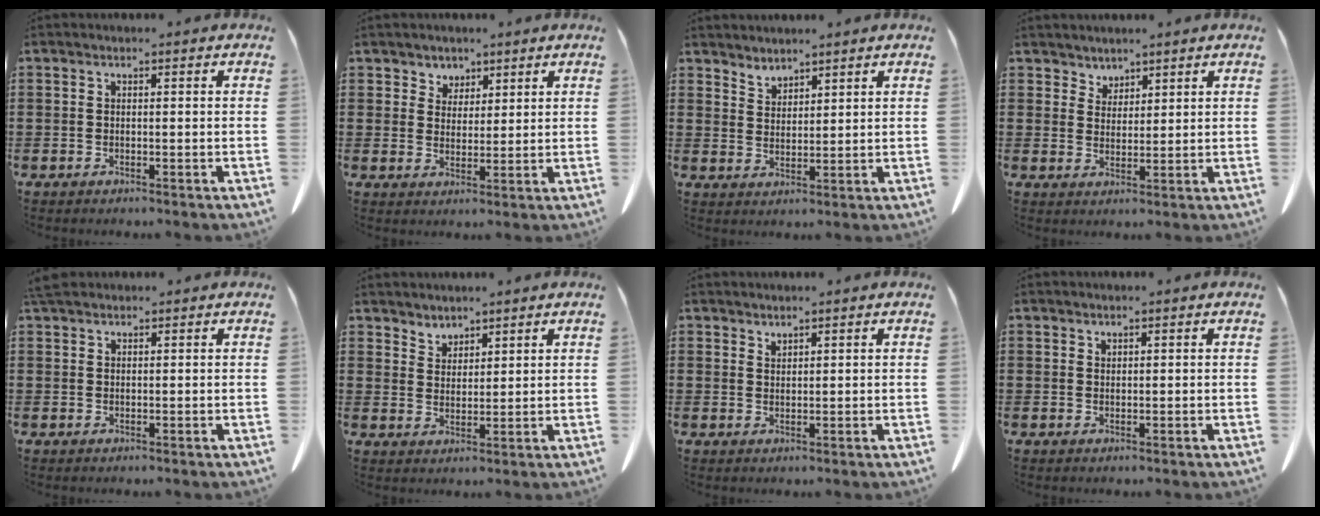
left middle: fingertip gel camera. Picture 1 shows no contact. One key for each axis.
{"total": 3.6, "fx": 2.7, "fy": 2.4, "fz": -0.1, "tx": -0.015, "ty": 0.003, "tz": 0.051}
{"total": 3.0, "fx": 2.9, "fy": 0.5, "fz": -0.3, "tx": -0.003, "ty": -0.009, "tz": 0.057}
{"total": 2.8, "fx": 2.5, "fy": 1.3, "fz": -0.1, "tx": -0.008, "ty": -0.002, "tz": 0.048}
{"total": 2.1, "fx": 1.8, "fy": 0.8, "fz": 0.9, "tx": -0.023, "ty": 0.003, "tz": 0.035}
{"total": 3.0, "fx": 2.8, "fy": 1.0, "fz": -0.3, "tx": -0.003, "ty": -0.006, "tz": 0.056}
{"total": 1.5, "fx": 1.5, "fy": 0.2, "fz": 0.0, "tx": -0.004, "ty": -0.003, "tz": 0.030}
{"total": 0.9, "fx": 0.9, "fy": 0.2, "fz": 0.0, "tx": -0.003, "ty": -0.003, "tz": 0.019}